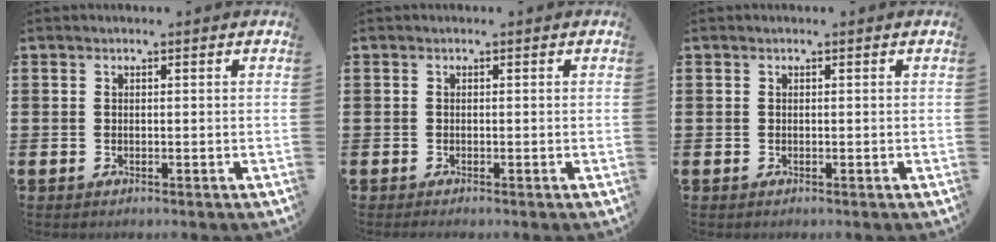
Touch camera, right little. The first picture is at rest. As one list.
[{"total": 0.0}, {"total": 0.0}]